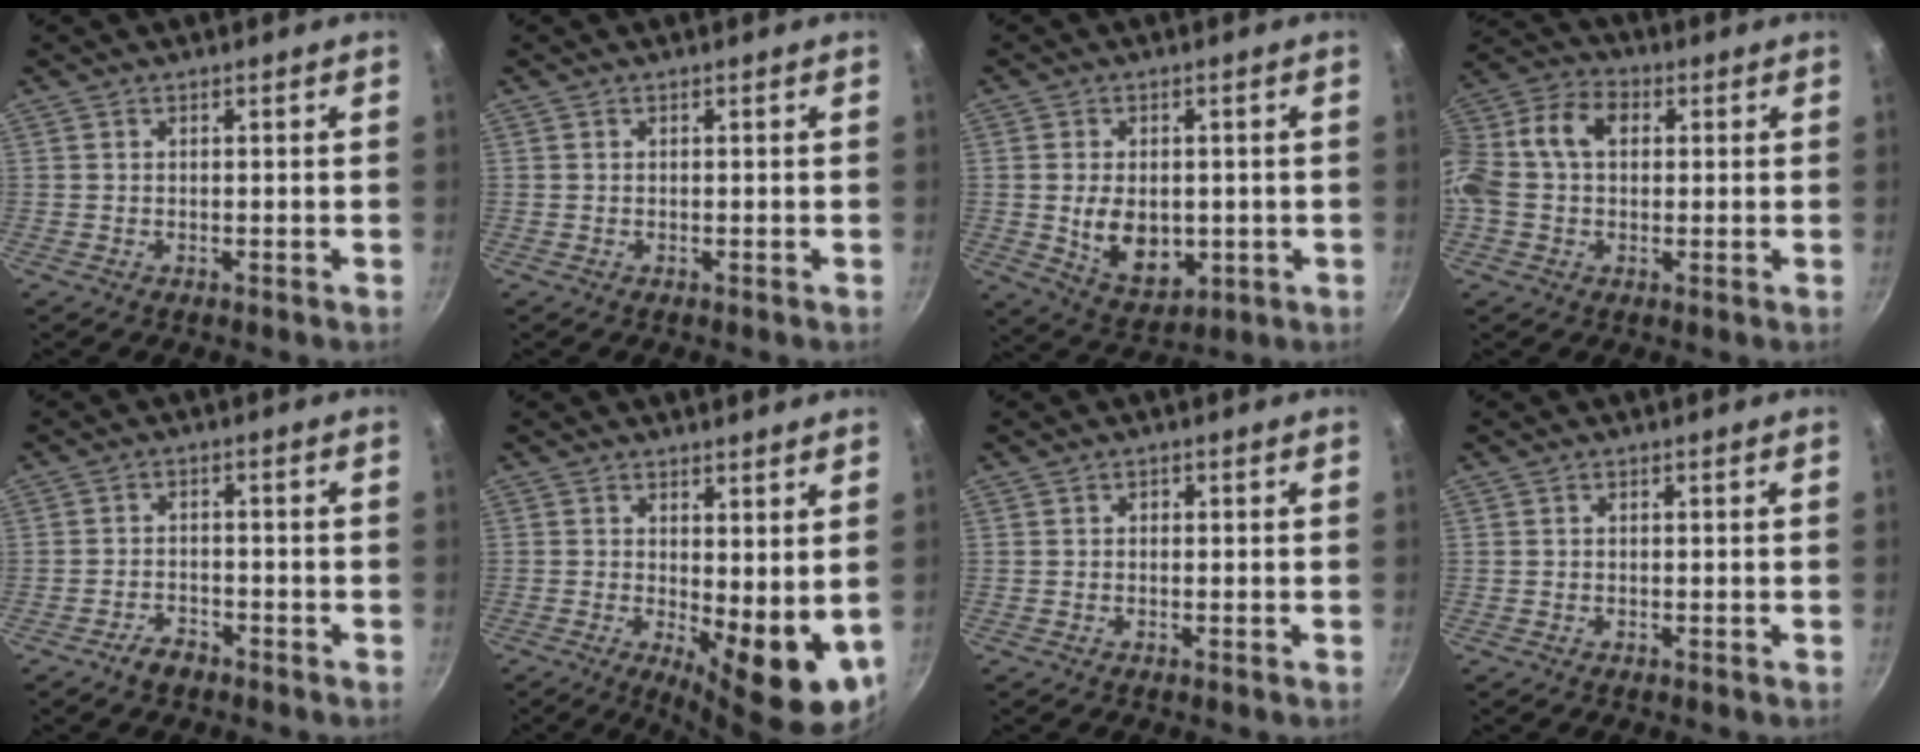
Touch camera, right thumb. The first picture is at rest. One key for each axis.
{"total": 0.0}
{"total": 10.2, "fx": -0.7, "fy": 7.0, "fz": 7.5, "tx": -0.102, "ty": -0.012, "tz": 0.006}
{"total": 14.8, "fx": 1.7, "fy": 10.7, "fz": 10.2, "tx": -0.193, "ty": 0.044, "tz": 0.009}
{"total": 3.4, "fx": -2.6, "fy": 1.7, "fz": 1.3, "tx": -0.017, "ty": 0.026, "tz": -0.042}
{"total": 10.4, "fx": 0.4, "fy": 4.2, "fz": 9.5, "tx": -0.107, "ty": -0.015, "tz": 0.018}
{"total": 0.6, "fx": -0.1, "fy": 0.5, "fz": 0.2, "tx": -0.001, "ty": 0.003, "tz": -0.001}
{"total": 0.0}